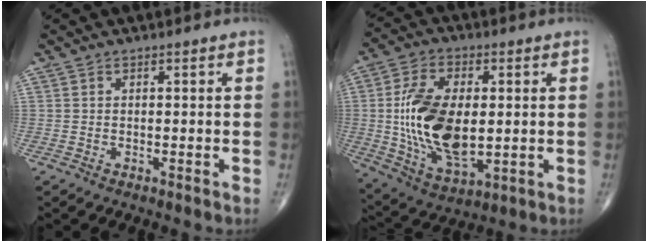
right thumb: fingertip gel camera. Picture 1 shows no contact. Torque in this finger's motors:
{"motor_torque": [2.38, 2.55, 1.98, 0.05, 0.23]}